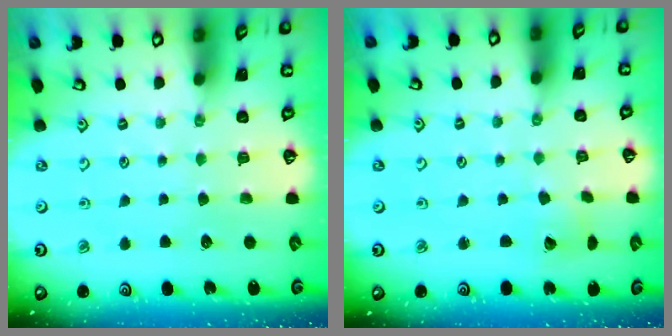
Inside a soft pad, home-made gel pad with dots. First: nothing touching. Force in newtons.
{"total": 2.6, "press": 2.6, "slide": 0.3}